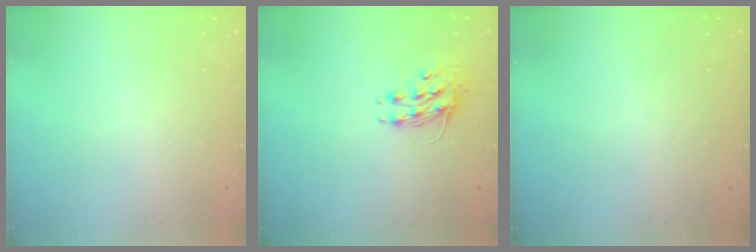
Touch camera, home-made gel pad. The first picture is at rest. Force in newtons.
{"total": 8.4, "press": 8.3, "slide": 1.0}
{"total": 0.0}